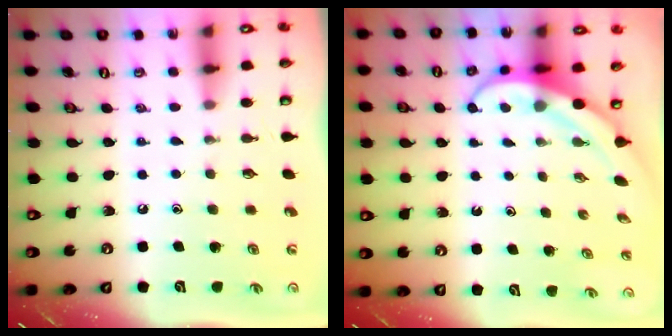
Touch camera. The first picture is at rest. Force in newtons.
{"total": 6.0, "press": 6.0, "slide": 0.3}